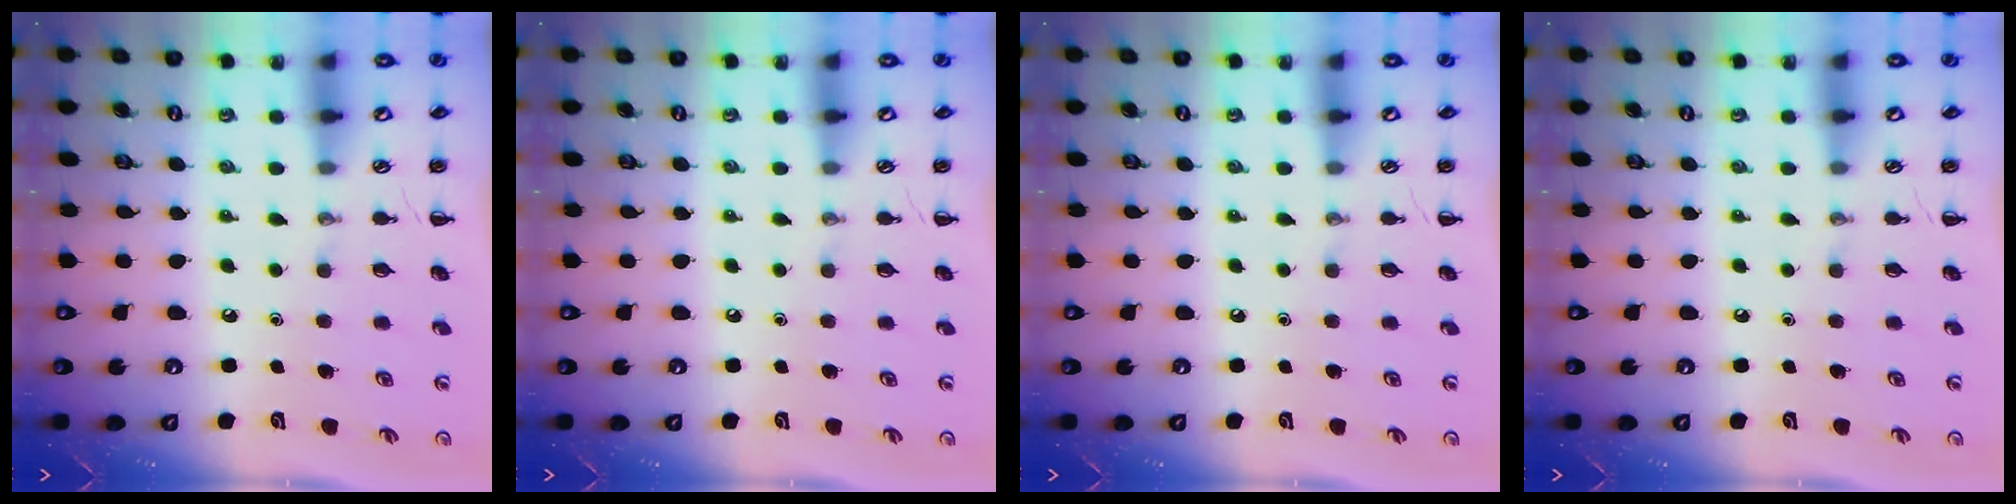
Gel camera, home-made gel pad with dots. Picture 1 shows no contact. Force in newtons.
{"total": 0.0}
{"total": 0.0}
{"total": 0.0}